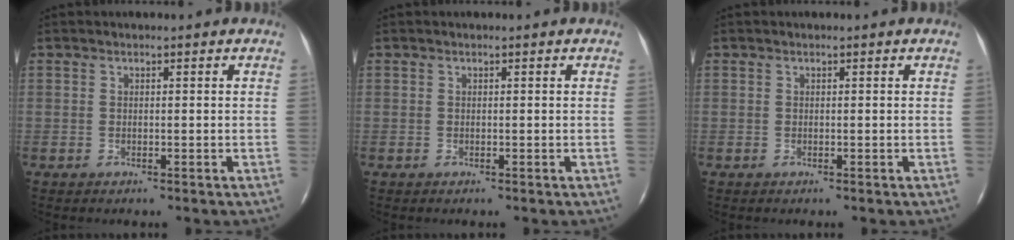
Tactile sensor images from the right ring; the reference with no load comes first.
{"total": 0.0}
{"total": 0.0}